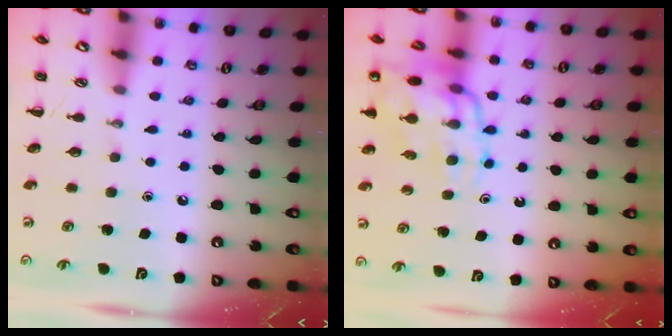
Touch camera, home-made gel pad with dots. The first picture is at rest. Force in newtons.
{"total": 16.7, "press": 16.3, "slide": 3.7}